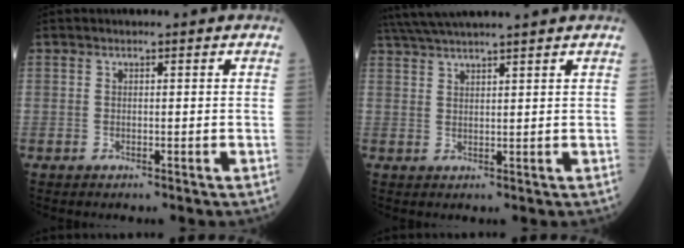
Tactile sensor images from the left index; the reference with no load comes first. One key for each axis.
{"total": 9.0, "fx": 7.9, "fy": -1.1, "fz": 4.2, "tx": -0.073, "ty": 0.030, "tz": 0.125}